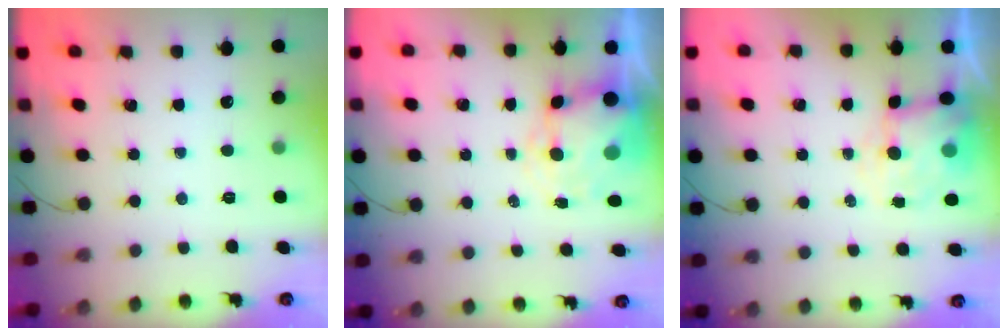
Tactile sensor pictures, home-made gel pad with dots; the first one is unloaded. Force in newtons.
{"total": 6.3, "press": 6.1, "slide": 1.7}
{"total": 7.3, "press": 7.2, "slide": 1.4}